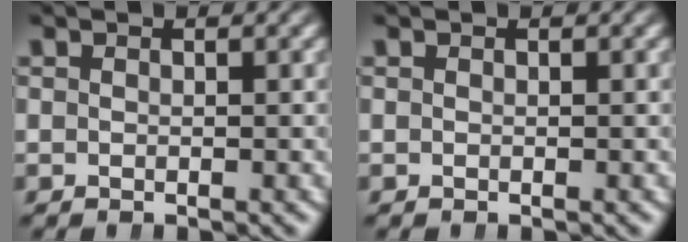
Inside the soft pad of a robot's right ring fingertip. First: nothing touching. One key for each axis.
{"total": 0.0}